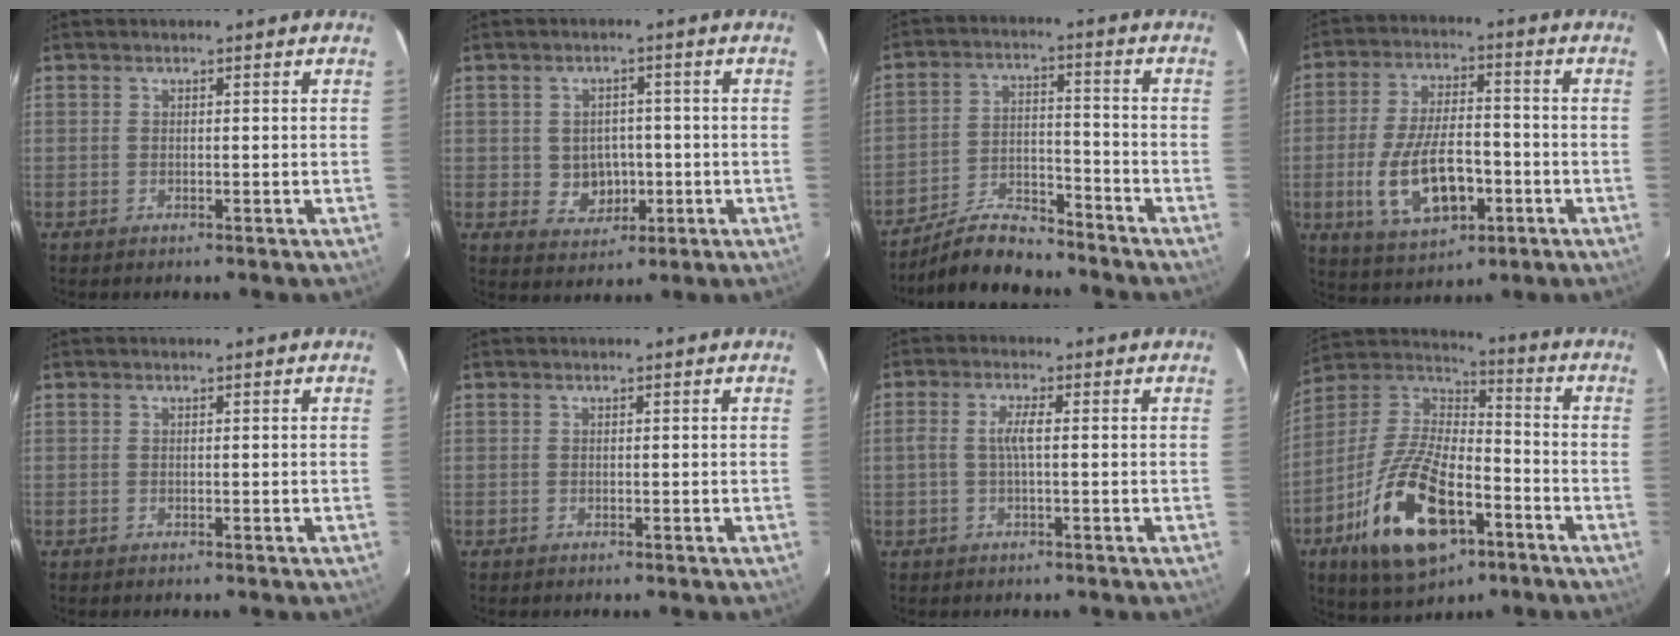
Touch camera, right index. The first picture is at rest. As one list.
[{"total": 5.5, "force": [-0.6, 5.1, 2.0], "torque": [-0.046, 0.012, 0.007]}, {"total": 10.1, "force": [-9.3, 2.5, 3.1], "torque": [-0.078, 0.014, -0.160]}, {"total": 14.2, "force": [-4.3, 6.6, 11.8], "torque": [-0.240, -0.004, -0.061]}, {"total": 0.0}, {"total": 0.0}, {"total": 3.1, "force": [-0.2, 0.3, 3.1], "torque": [-0.063, 0.004, -0.003]}, {"total": 22.0, "force": [-9.9, 10.2, 16.7], "torque": [-0.343, -0.016, -0.170]}]